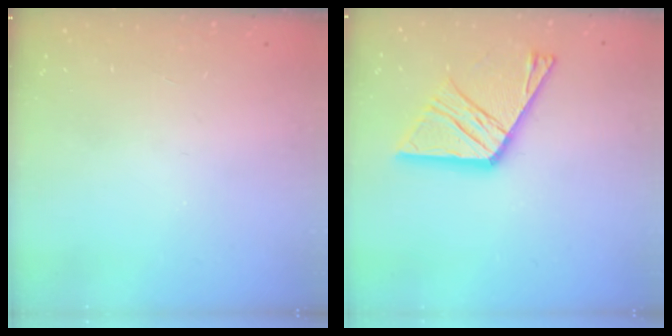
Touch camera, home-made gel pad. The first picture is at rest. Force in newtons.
{"total": 16.0, "press": 15.9, "slide": 1.5}